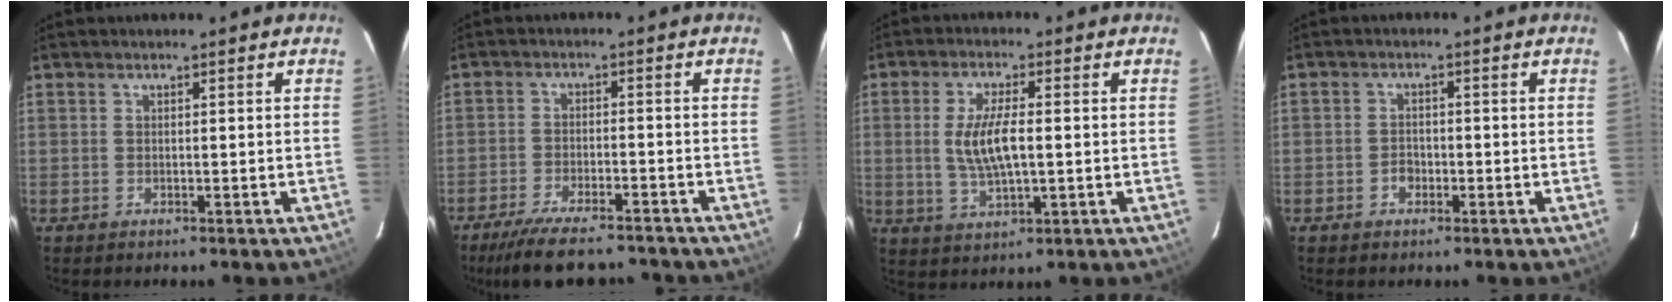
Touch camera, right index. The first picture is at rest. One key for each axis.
{"total": 13.8, "fx": -11.7, "fy": 3.5, "fz": 6.4, "tx": -0.138, "ty": -0.022, "tz": -0.179}
{"total": 7.9, "fx": 0.1, "fy": 2.5, "fz": 7.5, "tx": -0.148, "ty": -0.002, "tz": 0.007}
{"total": 2.2, "fx": -1.2, "fy": 1.7, "fz": 0.8, "tx": -0.016, "ty": 0.007, "tz": -0.019}